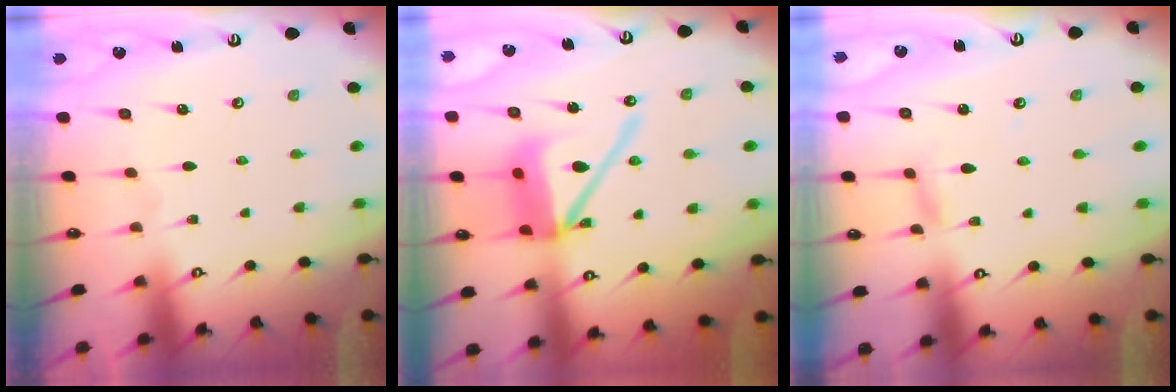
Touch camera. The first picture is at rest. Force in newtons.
{"total": 14.9, "press": 14.8, "slide": 2.0}
{"total": 2.4, "press": 2.4, "slide": 0.2}